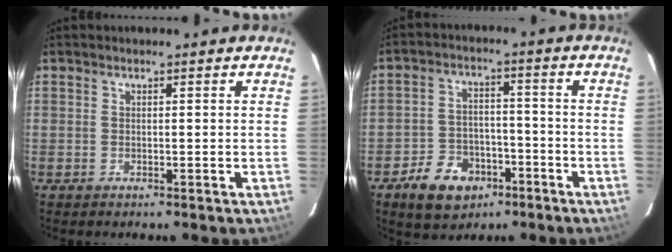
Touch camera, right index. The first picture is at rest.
{"total": 10.3, "force": [-5.9, 7.3, 4.3], "torque": [-0.107, 0.023, -0.080]}